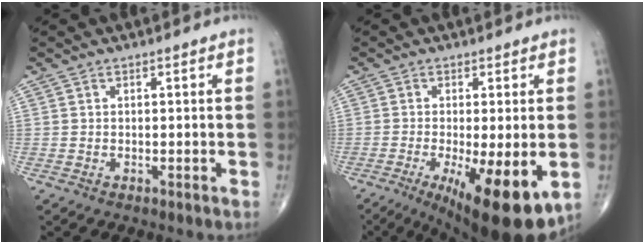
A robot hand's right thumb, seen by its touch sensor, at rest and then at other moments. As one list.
[{"total": 15.0, "force": [-4.9, 4.1, 13.5], "torque": [-0.182, -0.025, -0.063]}]